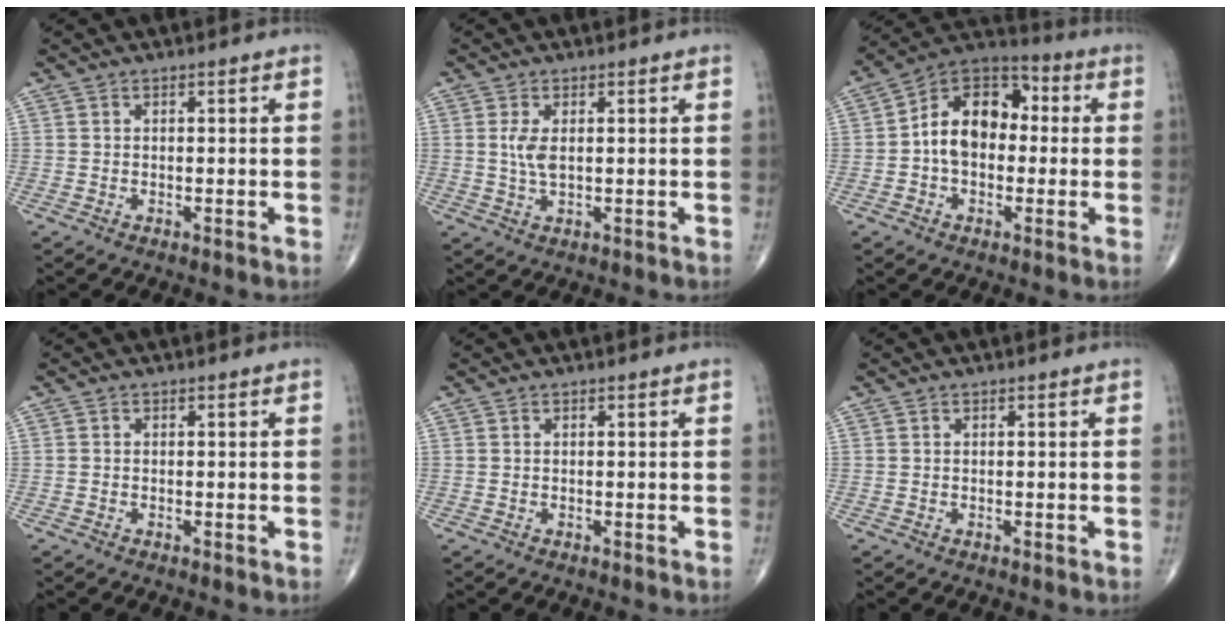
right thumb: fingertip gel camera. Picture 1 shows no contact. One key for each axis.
{"total": 3.5, "fx": 0.6, "fy": 1.4, "fz": 3.1, "tx": -0.070, "ty": -0.004, "tz": 0.016}
{"total": 13.4, "fx": 0.0, "fy": 9.4, "fz": 9.6, "tx": -0.129, "ty": 0.038, "tz": -0.017}
{"total": 0.0}
{"total": 0.0}
{"total": 0.0}